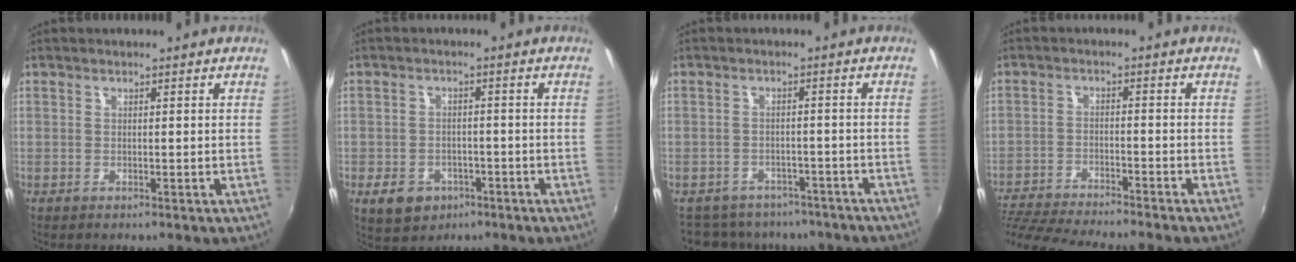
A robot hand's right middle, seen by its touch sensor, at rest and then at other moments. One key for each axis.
{"total": 6.7, "fx": -3.3, "fy": 5.1, "fz": 2.9, "tx": -0.074, "ty": 0.001, "tz": -0.041}
{"total": 13.3, "fx": -11.1, "fy": 6.1, "fz": 4.2, "tx": -0.098, "ty": 0.003, "tz": -0.142}
{"total": 13.2, "fx": -11.9, "fy": -0.1, "fz": 5.8, "tx": -0.136, "ty": -0.025, "tz": -0.197}